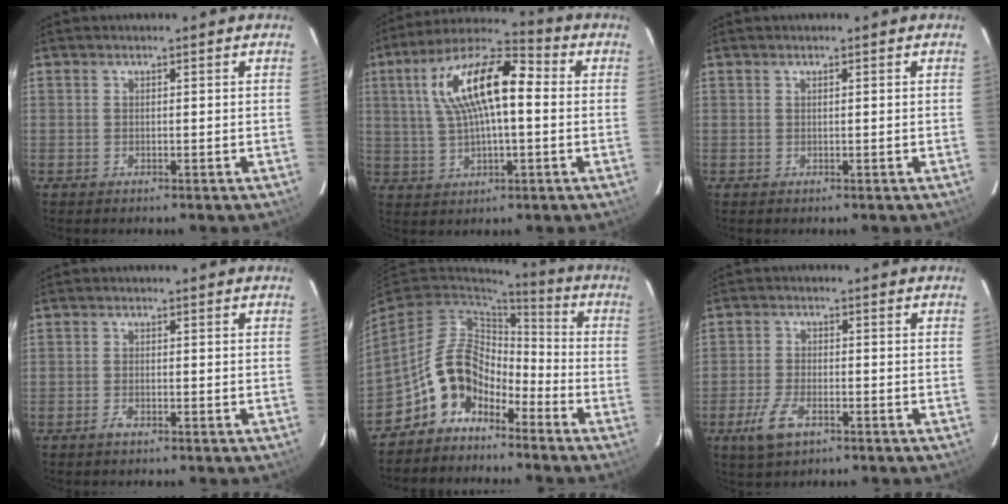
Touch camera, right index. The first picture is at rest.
{"total": 16.0, "force": [2.8, 5.9, 14.6], "torque": [-0.271, 0.030, 0.042]}
{"total": 0.0}
{"total": 1.4, "force": [-1.0, 0.4, 0.9], "torque": [-0.020, 0.000, -0.020]}
{"total": 10.6, "force": [-6.6, 6.8, 4.7], "torque": [-0.099, 0.038, -0.126]}
{"total": 6.4, "force": [-3.5, 3.0, 4.4], "torque": [-0.110, -0.008, -0.064]}